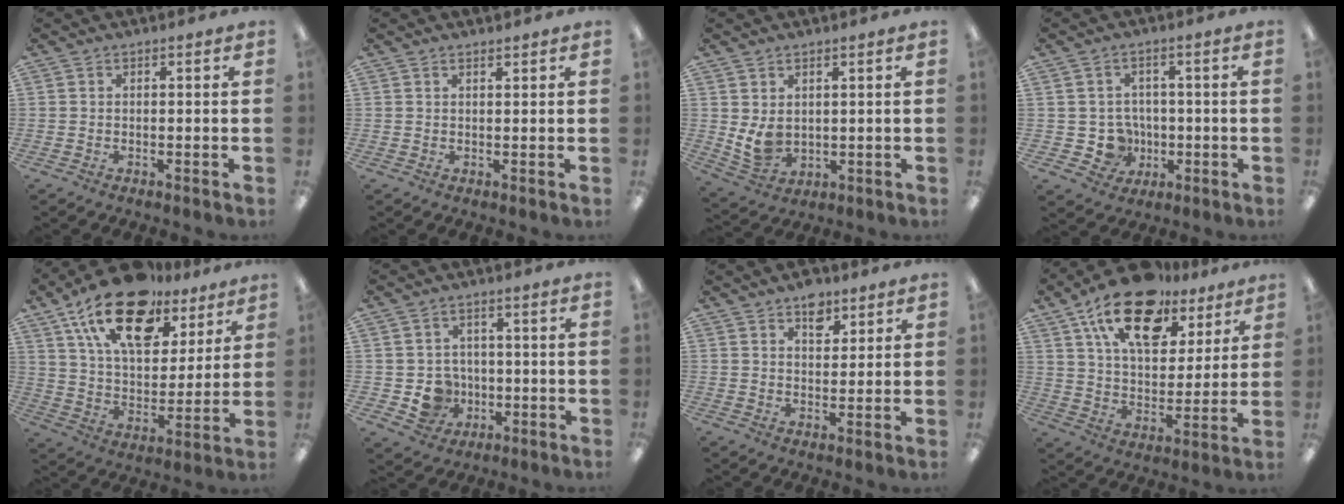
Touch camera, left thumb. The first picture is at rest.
{"total": 1.1, "force": [1.0, 0.2, 0.3], "torque": [-0.007, -0.002, 0.020]}
{"total": 5.8, "force": [1.9, 4.3, 3.3], "torque": [-0.054, -0.015, 0.035]}
{"total": 6.3, "force": [-0.5, 6.0, 1.9], "torque": [-0.037, 0.007, -0.002]}
{"total": 21.6, "force": [13.5, 11.1, 12.8], "torque": [-0.224, -0.063, 0.240]}
{"total": 7.0, "force": [-1.0, 6.6, 1.8], "torque": [-0.035, 0.010, -0.007]}
{"total": 6.2, "force": [4.1, 3.7, 2.7], "torque": [-0.016, -0.020, 0.068]}
{"total": 19.4, "force": [12.4, 10.1, 11.0], "torque": [-0.184, -0.060, 0.217]}